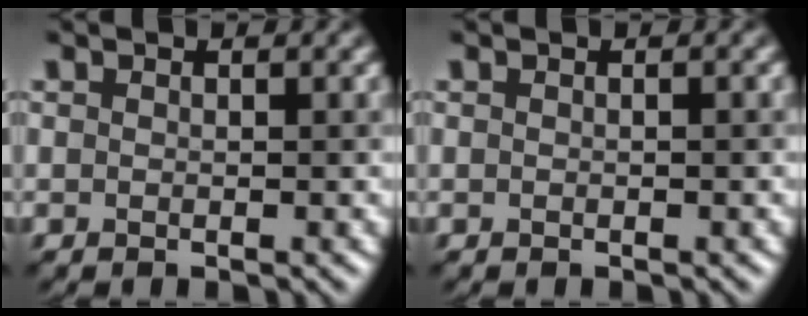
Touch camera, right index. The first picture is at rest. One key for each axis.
{"total": 0.8, "fx": 0.2, "fy": 0.4, "fz": 0.7, "tx": 0.001, "ty": 0.000, "tz": -0.008}